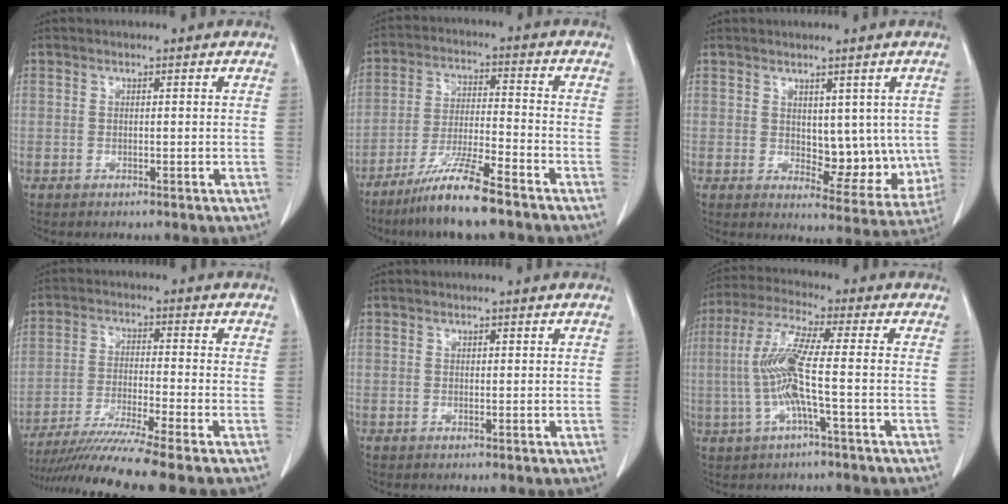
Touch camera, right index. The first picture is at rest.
{"total": 10.4, "force": [-7.6, 0.1, 7.1], "torque": [-0.138, -0.029, -0.142]}
{"total": 8.4, "force": [0.9, 4.8, 6.8], "torque": [-0.067, -0.005, 0.026]}
{"total": 11.9, "force": [-9.9, -2.3, 6.2], "torque": [-0.093, -0.034, -0.164]}
{"total": 0.0}
{"total": 9.2, "force": [-1.1, 0.6, 9.1], "torque": [-0.197, 0.013, -0.029]}